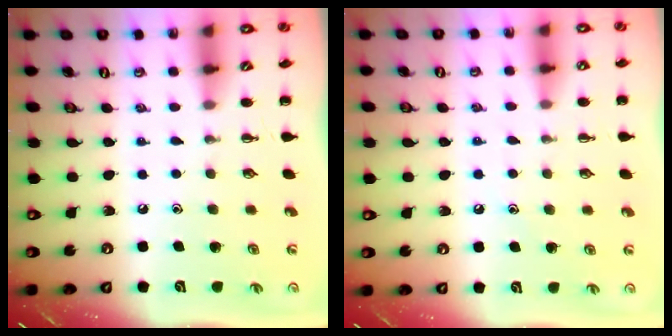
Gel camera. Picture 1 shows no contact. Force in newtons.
{"total": 7.8, "press": 7.7, "slide": 1.4}